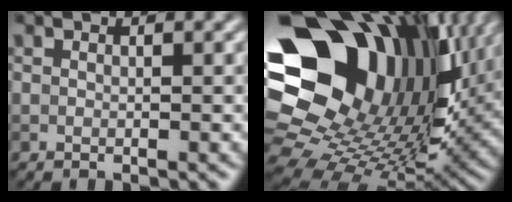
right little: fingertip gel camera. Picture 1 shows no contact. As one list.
[{"total": 19.9, "force": [6.3, 14.7, 11.8], "torque": [-0.238, -0.013, 0.122]}]